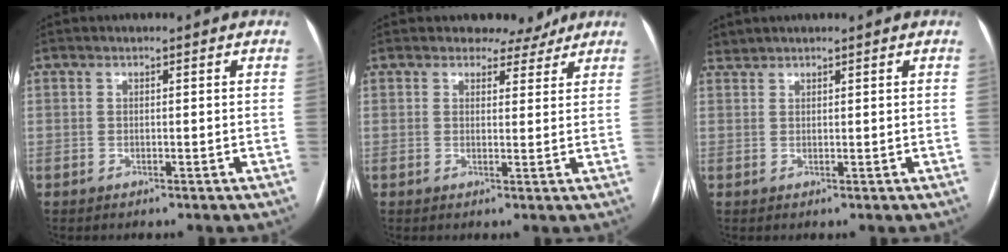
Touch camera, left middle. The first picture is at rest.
{"total": 3.8, "force": [3.3, 1.9, 0.4], "torque": [-0.001, 0.000, 0.035]}
{"total": 1.0, "force": [1.0, 0.2, -0.2], "torque": [-0.001, 0.007, 0.021]}